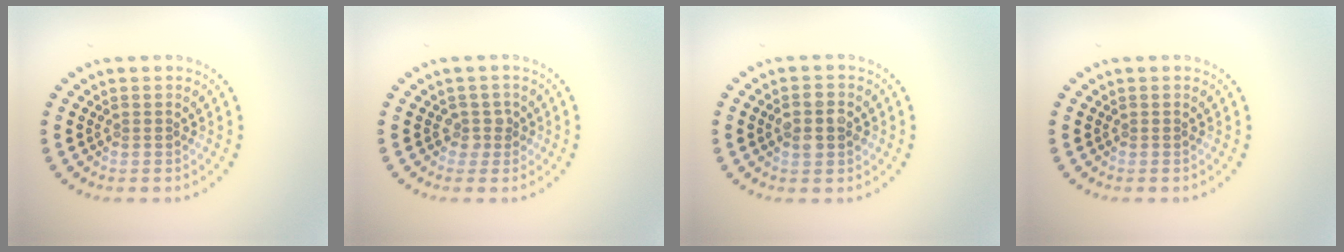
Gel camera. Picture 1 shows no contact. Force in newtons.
{"total": 1.3, "press": 1.1, "slide": 0.7}
{"total": 2.7, "press": 2.7, "slide": 0.2}
{"total": 0.0}